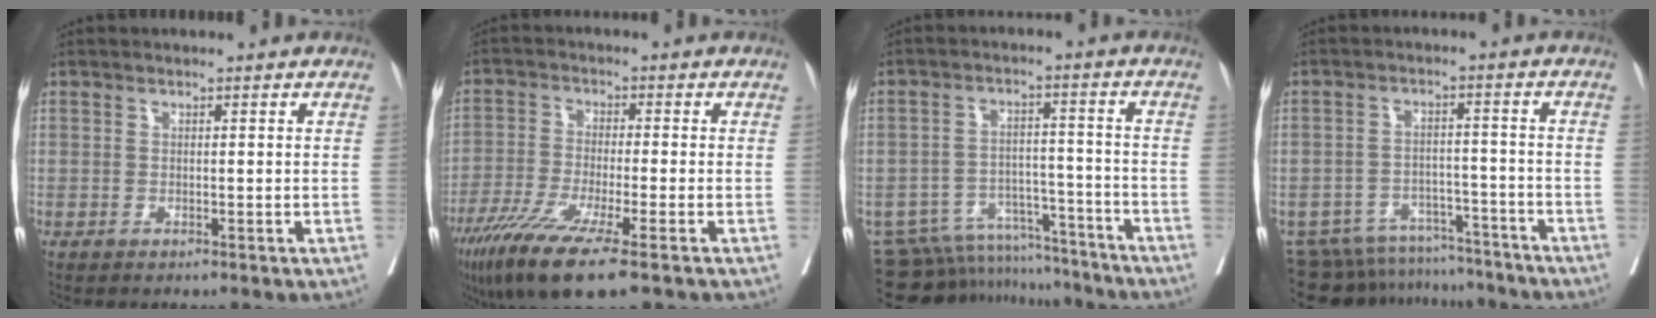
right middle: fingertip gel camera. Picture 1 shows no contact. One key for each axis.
{"total": 12.5, "fx": -7.9, "fy": 0.8, "fz": 9.7, "tx": -0.178, "ty": -0.038, "tz": -0.134}
{"total": 13.8, "fx": -13.3, "fy": 3.5, "fz": 1.3, "tx": -0.022, "ty": 0.025, "tz": -0.187}
{"total": 18.1, "fx": -16.6, "fy": 5.9, "fz": 3.9, "tx": -0.080, "ty": 0.023, "tz": -0.226}